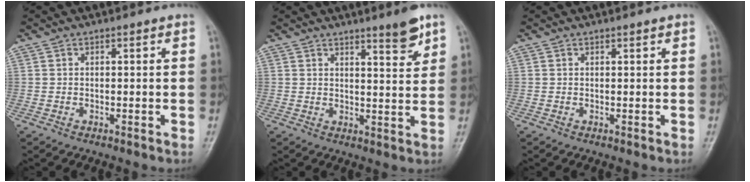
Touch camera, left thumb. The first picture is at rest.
{"total": 5.5, "force": [3.9, 0.9, 3.8], "torque": [-0.043, -0.032, 0.055]}
{"total": 0.7, "force": [0.5, 0.3, 0.4], "torque": [-0.004, -0.002, 0.005]}